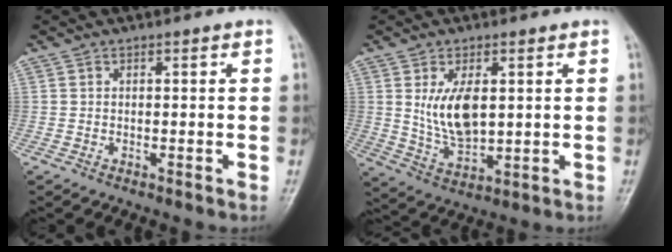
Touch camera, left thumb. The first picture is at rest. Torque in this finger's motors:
{"motor_torque": [-0.09, 0.19, 0.16, -0.15, 0.10]}